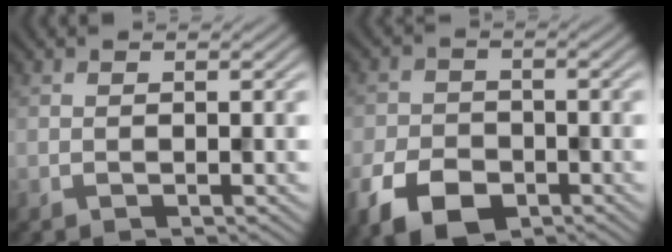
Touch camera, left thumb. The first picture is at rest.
{"total": 7.7, "force": [-4.2, 4.8, 4.4], "torque": [-0.100, -0.013, -0.079]}